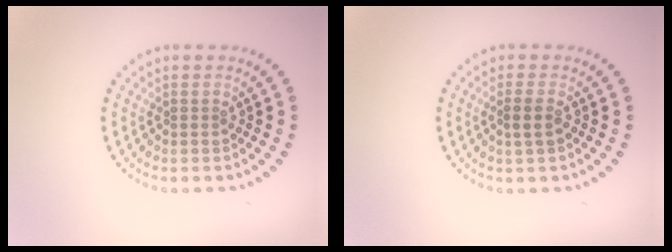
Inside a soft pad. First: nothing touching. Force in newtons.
{"total": 1.3, "press": 1.1, "slide": 0.7}